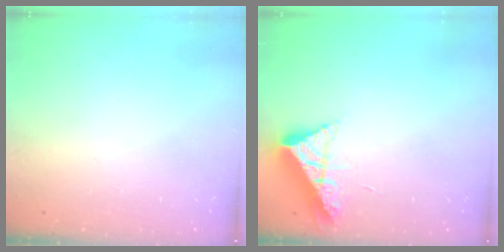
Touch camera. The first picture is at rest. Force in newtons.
{"total": 8.2, "press": 8.2, "slide": 0.3}